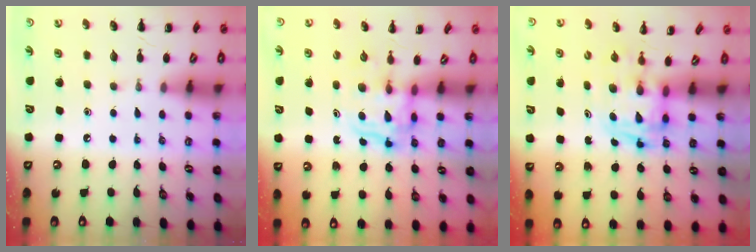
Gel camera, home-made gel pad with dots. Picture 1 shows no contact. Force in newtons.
{"total": 3.6, "press": 3.6, "slide": 0.2}
{"total": 2.8, "press": 2.8, "slide": 0.5}